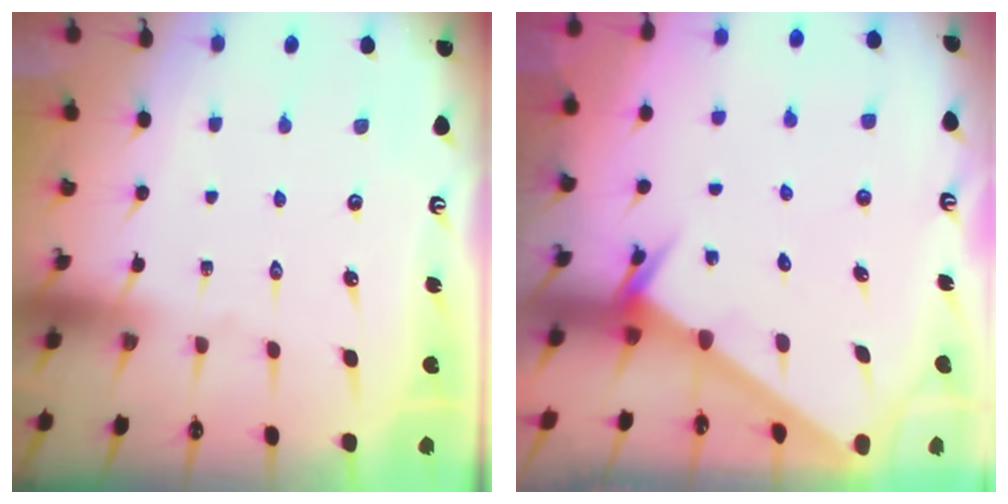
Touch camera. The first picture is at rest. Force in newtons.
{"total": 2.6, "press": 2.6, "slide": 0.1}